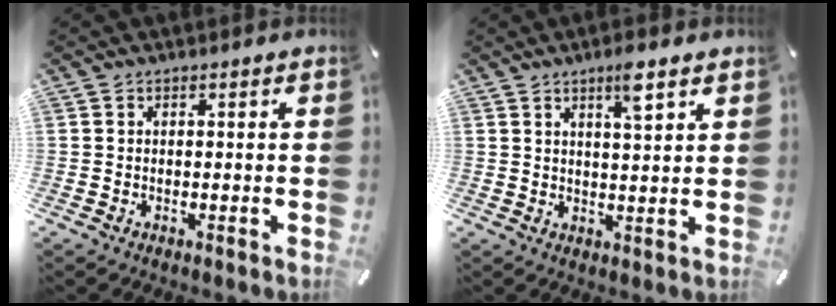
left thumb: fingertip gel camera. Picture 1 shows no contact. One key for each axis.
{"total": 5.7, "fx": 3.6, "fy": 0.8, "fz": 4.3, "tx": -0.069, "ty": -0.015, "tz": 0.054}